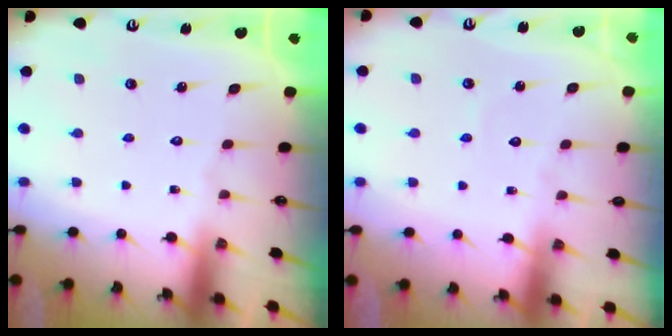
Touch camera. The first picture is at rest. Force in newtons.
{"total": 2.7, "press": 2.7, "slide": 0.3}